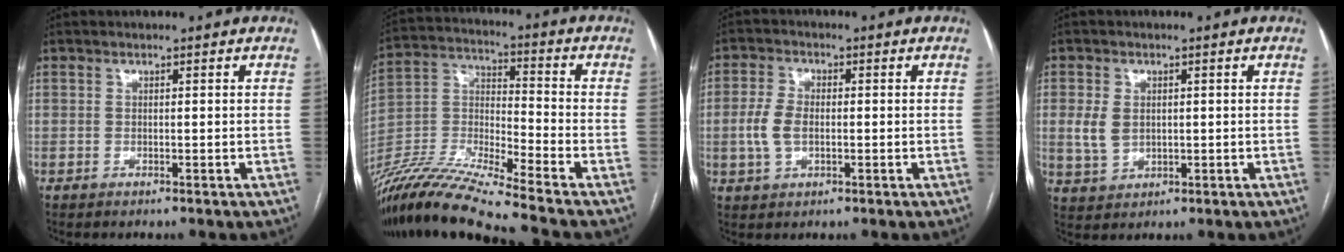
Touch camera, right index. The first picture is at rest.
{"total": 16.4, "force": [-14.4, -1.7, 7.6], "torque": [-0.152, -0.005, -0.273]}
{"total": 5.3, "force": [-0.6, 3.1, 4.2], "torque": [-0.106, 0.010, -0.011]}
{"total": 4.5, "force": [0.5, 3.3, 3.0], "torque": [-0.069, 0.007, 0.018]}